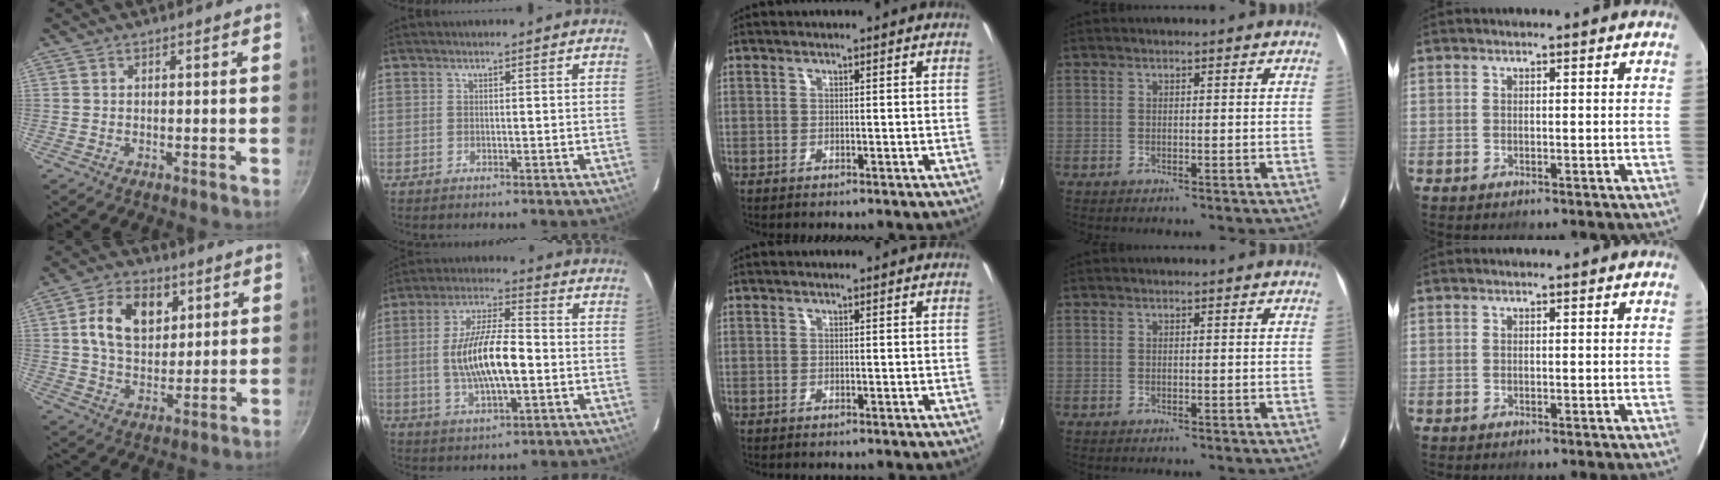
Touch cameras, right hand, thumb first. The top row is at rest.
{"thumb": {"total": 12.4, "force": [3.8, 8.5, 8.1], "torque": [-0.113, -0.006, 0.059]}, "index": {"total": 13.1, "force": [-1.5, 4.2, 12.3], "torque": [-0.238, 0.002, -0.021]}}